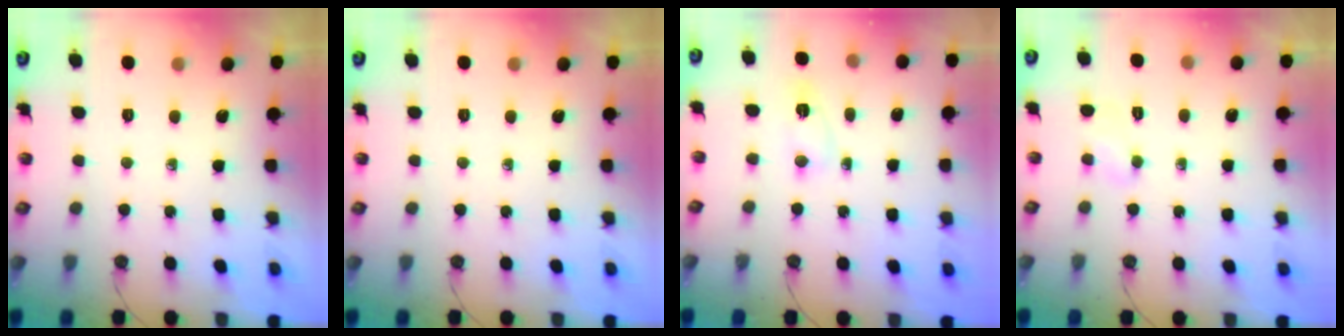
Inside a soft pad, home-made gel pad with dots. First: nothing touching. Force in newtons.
{"total": 0.0}
{"total": 3.3, "press": 3.3, "slide": 0.4}
{"total": 7.0, "press": 4.1, "slide": 5.7}